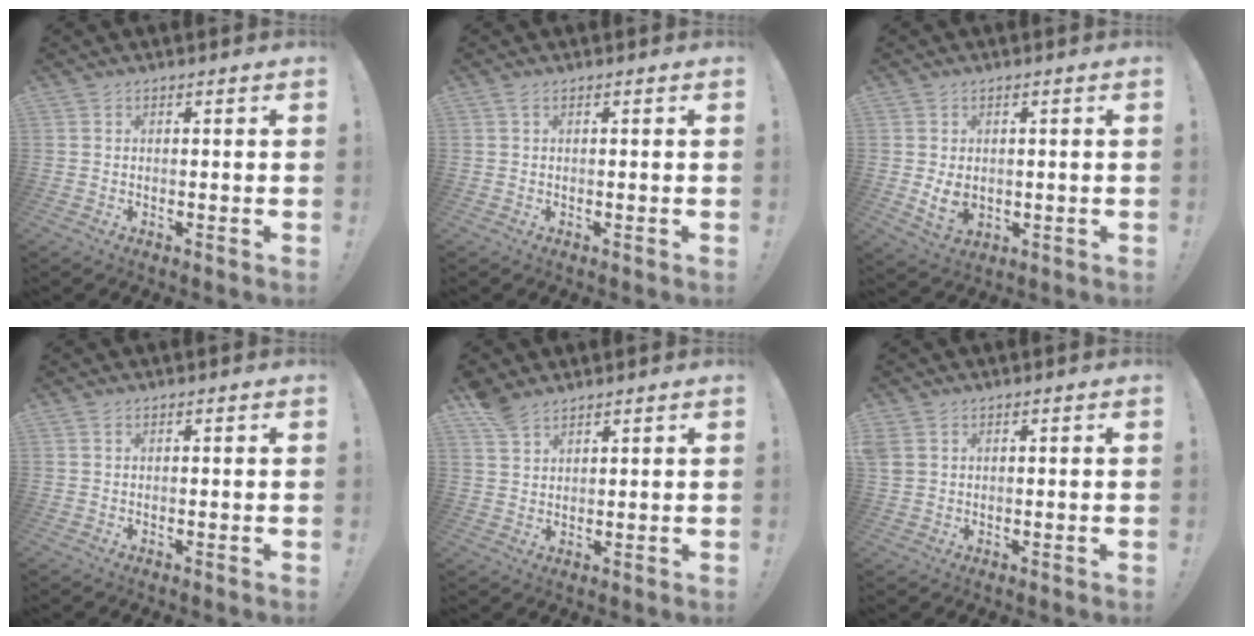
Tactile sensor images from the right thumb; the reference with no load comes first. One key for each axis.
{"total": 0.8, "fx": 0.3, "fy": 0.2, "fz": 0.7, "tx": -0.012, "ty": 0.001, "tz": 0.003}
{"total": 5.7, "fx": 0.1, "fy": 4.2, "fz": 3.7, "tx": -0.061, "ty": -0.008, "tz": 0.001}
{"total": 0.0}
{"total": 5.4, "fx": 4.4, "fy": 2.6, "fz": 1.8, "tx": -0.030, "ty": -0.022, "tz": 0.084}
{"total": 2.9, "fx": 1.4, "fy": 2.2, "fz": 1.3, "tx": -0.028, "ty": 0.004, "tz": 0.029}